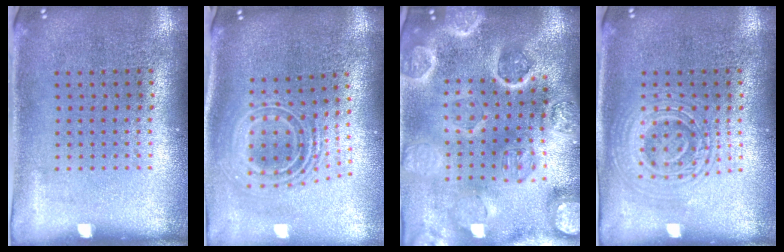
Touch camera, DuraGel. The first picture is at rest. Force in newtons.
{"total": 2.3, "press": 1.7, "slide": 1.6}
{"total": 5.0, "press": 4.4, "slide": 2.4}
{"total": 2.8, "press": 2.8, "slide": 0.5}